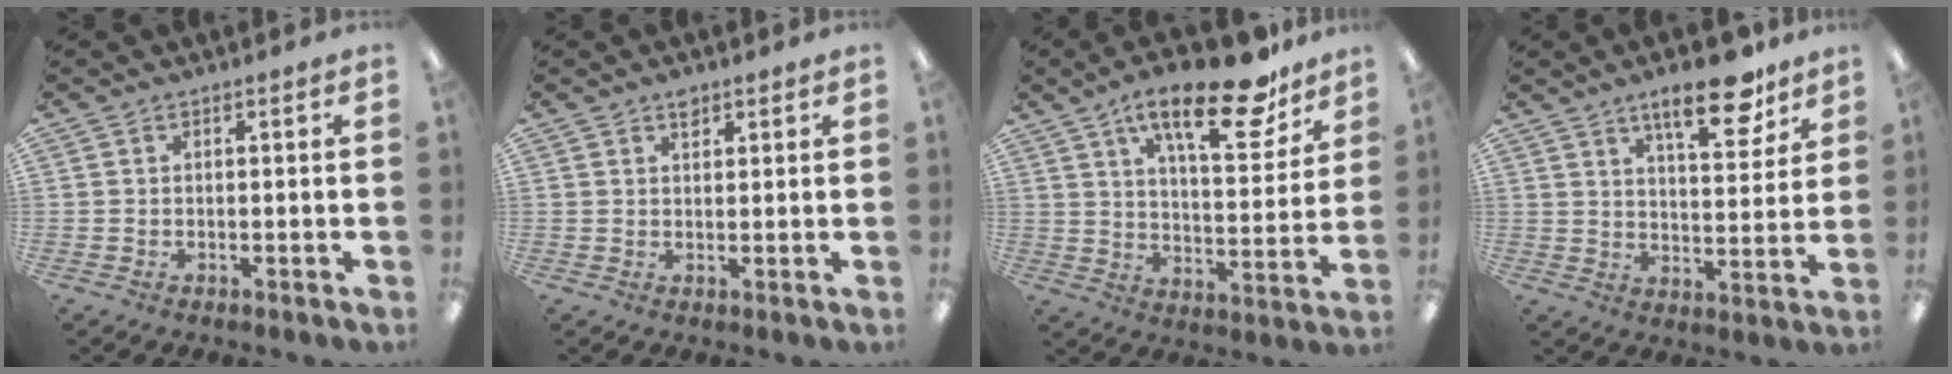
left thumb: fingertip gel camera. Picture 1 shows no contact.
{"total": 2.3, "force": [1.6, 1.2, 1.0], "torque": [-0.006, -0.006, 0.026]}
{"total": 20.5, "force": [13.3, 7.0, 14.0], "torque": [-0.207, -0.074, 0.212]}
{"total": 14.2, "force": [9.6, 5.1, 9.1], "torque": [-0.117, -0.050, 0.154]}